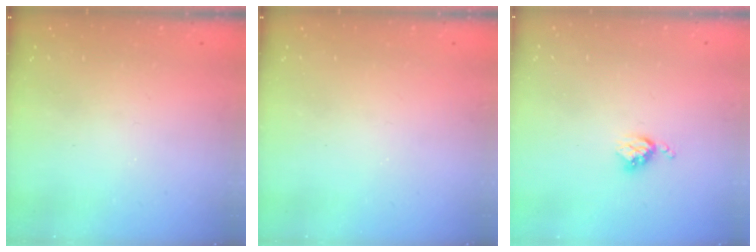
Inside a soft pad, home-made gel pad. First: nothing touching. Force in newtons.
{"total": 0.0}
{"total": 3.8, "press": 3.8, "slide": 0.4}